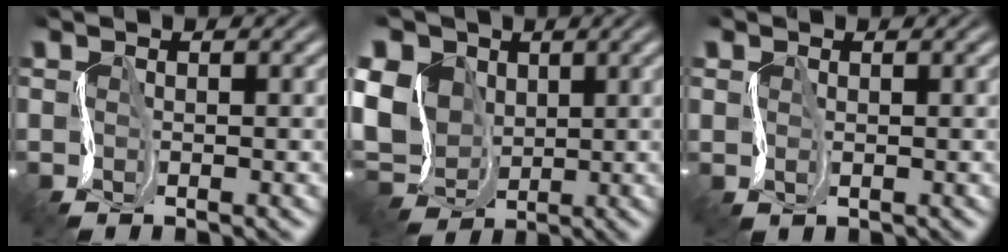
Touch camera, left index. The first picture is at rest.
{"total": 9.3, "force": [2.4, 8.0, 4.1], "torque": [-0.091, 0.026, 0.013]}
{"total": 1.4, "force": [0.4, 0.0, -1.3], "torque": [0.012, 0.005, 0.005]}